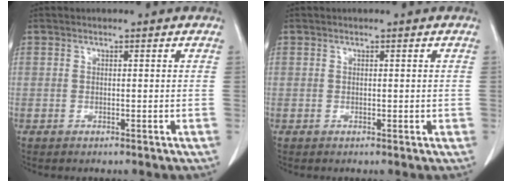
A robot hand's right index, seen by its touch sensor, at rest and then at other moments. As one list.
[{"total": 0.8, "force": [0.0, 0.5, 0.6], "torque": [-0.008, 0.000, 0.003]}]